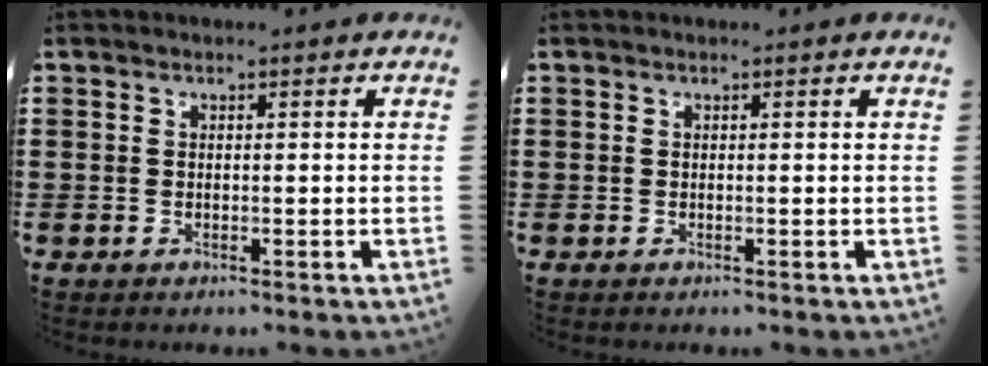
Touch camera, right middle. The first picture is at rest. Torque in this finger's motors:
{"motor_torque": [-0.06, -0.07, 0.00, 0.00]}